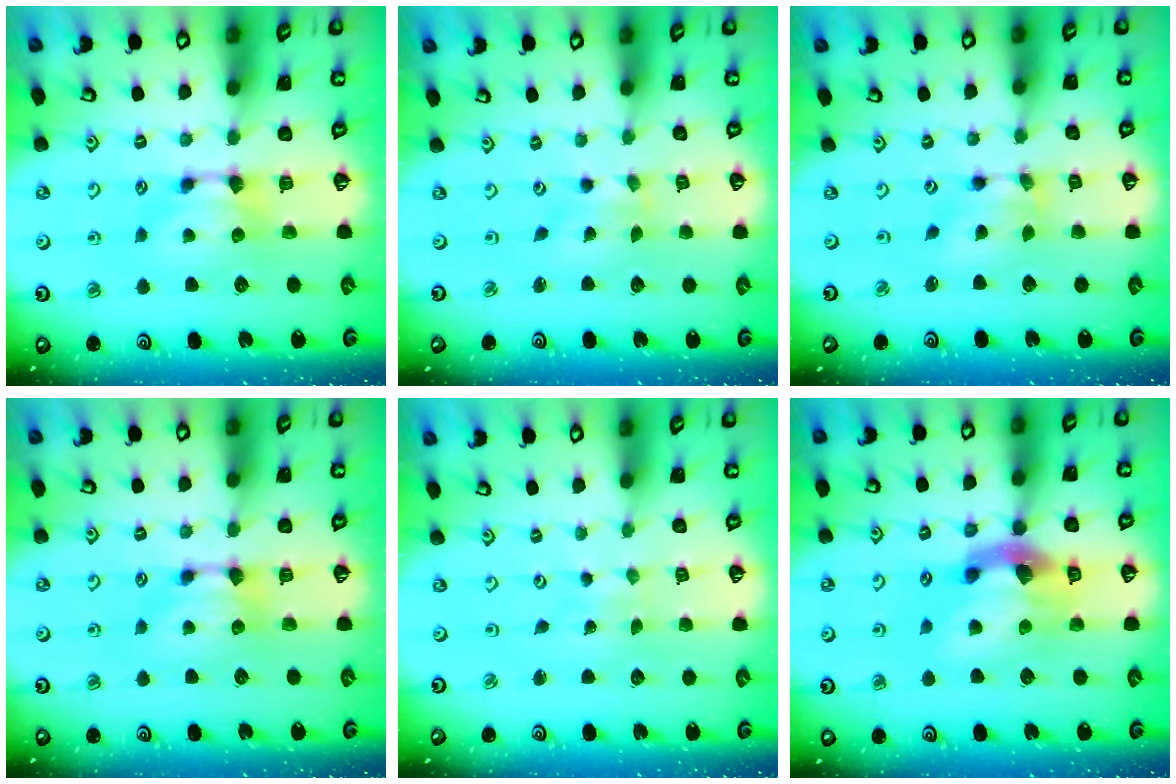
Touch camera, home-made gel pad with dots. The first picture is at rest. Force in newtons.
{"total": 3.0, "press": 2.9, "slide": 0.9}
{"total": 2.1, "press": 1.4, "slide": 1.5}
{"total": 0.0}
{"total": 6.7, "press": 6.6, "slide": 0.5}
{"total": 7.7, "press": 7.3, "slide": 2.4}